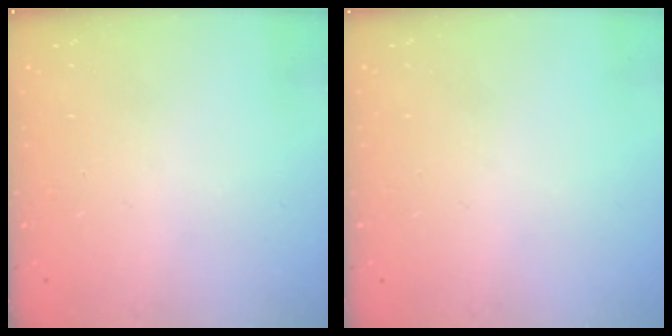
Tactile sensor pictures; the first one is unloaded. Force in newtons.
{"total": 0.0}